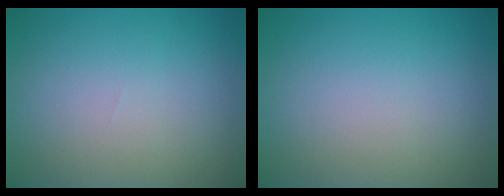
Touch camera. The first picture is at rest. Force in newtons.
{"total": 0.0}